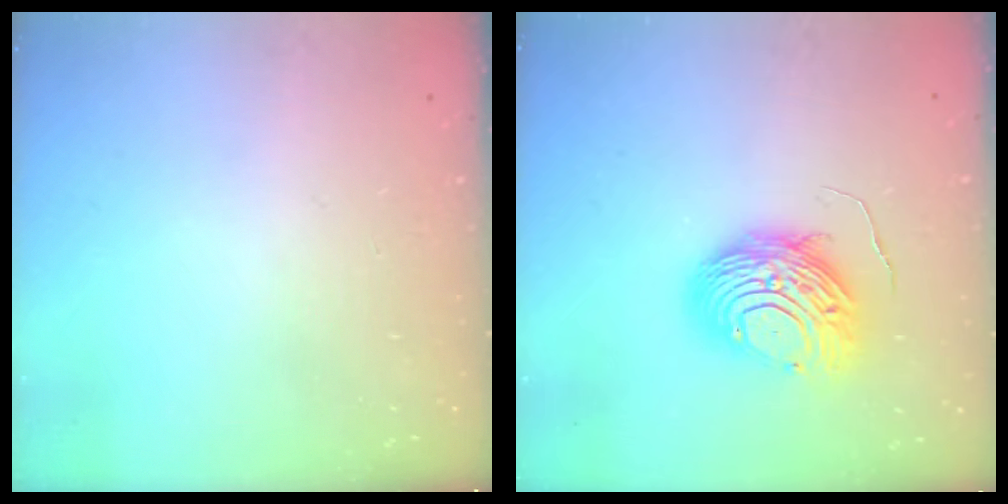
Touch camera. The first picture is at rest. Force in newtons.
{"total": 10.8, "press": 10.8, "slide": 1.0}